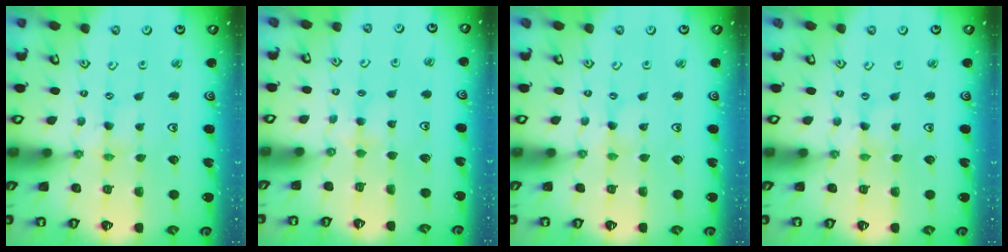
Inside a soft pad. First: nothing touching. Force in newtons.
{"total": 2.4, "press": 2.4, "slide": 0.4}
{"total": 0.0}
{"total": 0.0}